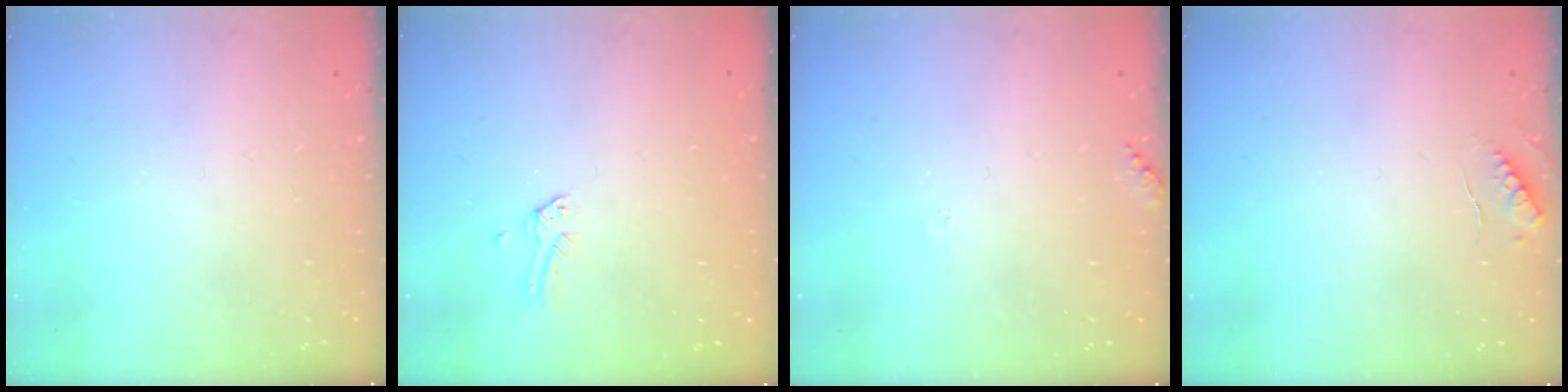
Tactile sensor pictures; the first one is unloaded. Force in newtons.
{"total": 0.0}
{"total": 5.8, "press": 5.7, "slide": 0.6}
{"total": 4.5, "press": 4.4, "slide": 0.4}